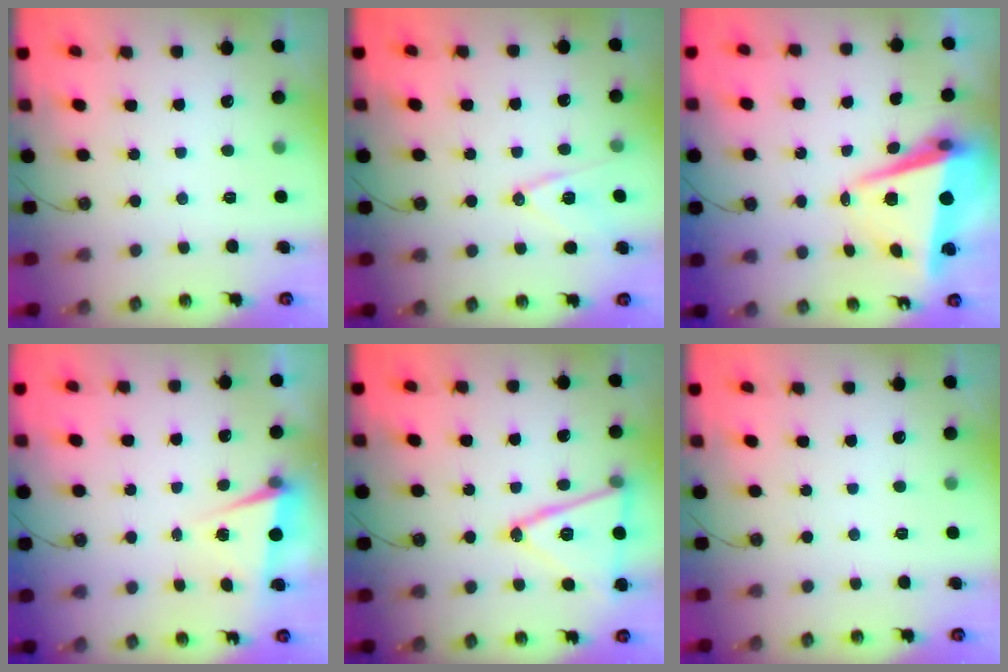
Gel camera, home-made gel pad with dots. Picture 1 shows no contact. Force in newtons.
{"total": 10.7, "press": 9.9, "slide": 3.9}
{"total": 8.2, "press": 8.1, "slide": 1.4}
{"total": 2.0, "press": 1.7, "slide": 1.0}
{"total": 16.8, "press": 16.5, "slide": 3.4}
{"total": 0.0}